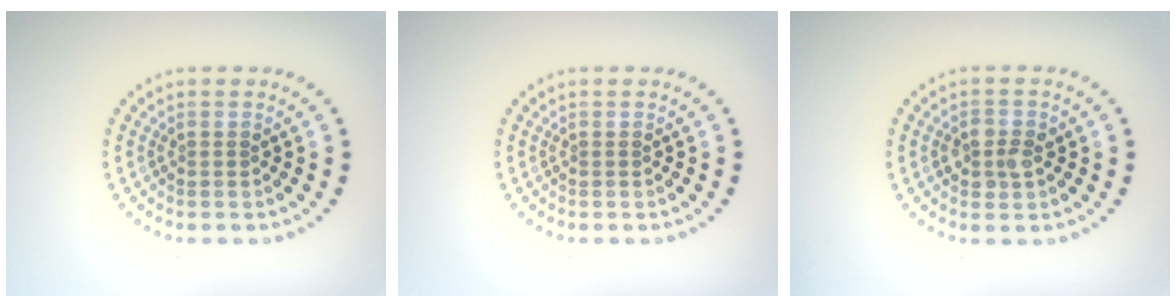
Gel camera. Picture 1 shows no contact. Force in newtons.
{"total": 0.0}
{"total": 2.3, "press": 2.2, "slide": 0.3}